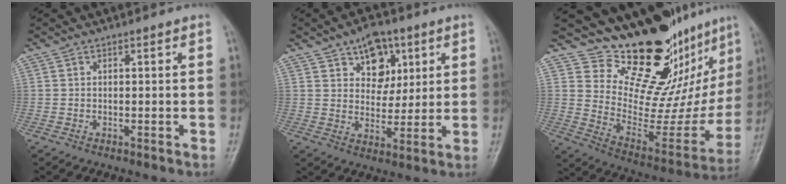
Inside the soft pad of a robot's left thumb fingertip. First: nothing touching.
{"total": 9.2, "force": [4.4, 6.1, 5.3], "torque": [-0.040, -0.018, 0.067]}
{"total": 22.4, "force": [17.3, 8.4, 11.5], "torque": [-0.104, -0.134, 0.265]}